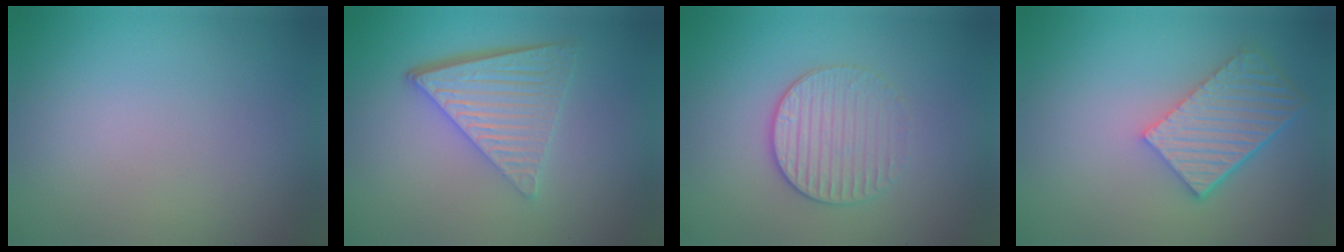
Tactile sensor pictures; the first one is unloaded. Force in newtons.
{"total": 6.5, "press": 4.3, "slide": 4.9}
{"total": 3.2, "press": 2.9, "slide": 1.3}
{"total": 5.7, "press": 4.1, "slide": 3.9}